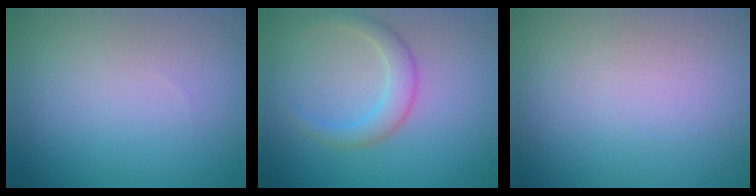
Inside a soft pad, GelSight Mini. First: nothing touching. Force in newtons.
{"total": 2.4, "press": 2.4, "slide": 0.1}
{"total": 0.0}